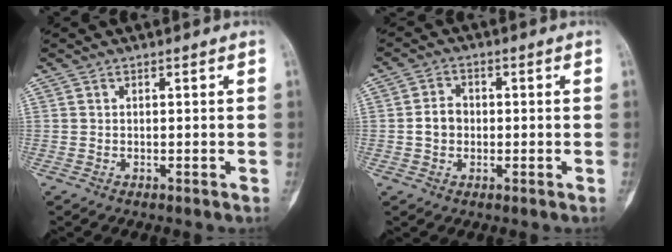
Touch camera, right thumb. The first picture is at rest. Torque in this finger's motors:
{"motor_torque": [0.84, 0.56, 0.37, -0.20, 0.06]}